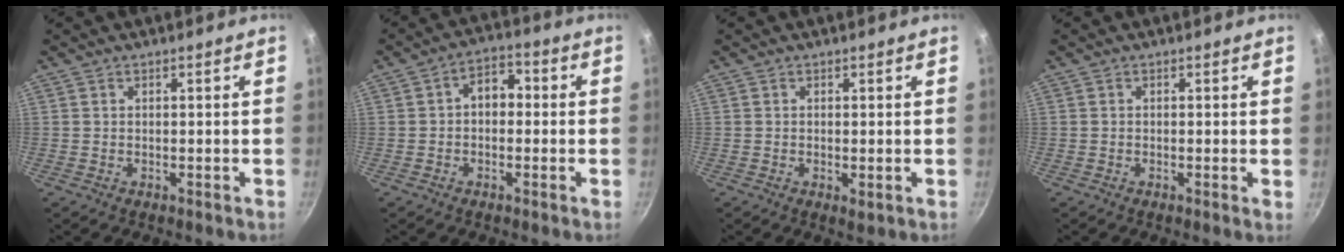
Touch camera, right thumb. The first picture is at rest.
{"total": 5.6, "force": [0.1, 3.9, 3.9], "torque": [-0.029, 0.018, -0.012]}
{"total": 1.3, "force": [-0.2, 0.5, 1.2], "torque": [-0.022, -0.006, -0.003]}
{"total": 0.6, "force": [-0.1, 0.0, 0.6], "torque": [-0.008, -0.002, -0.006]}